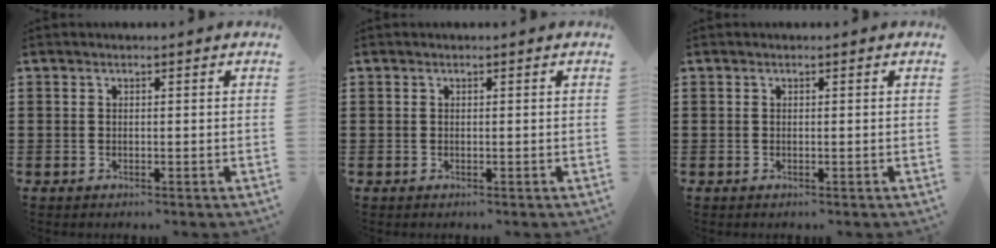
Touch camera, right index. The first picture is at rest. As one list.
[{"total": 0.0}, {"total": 0.0}]